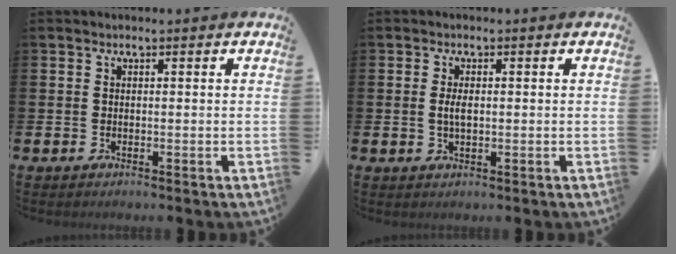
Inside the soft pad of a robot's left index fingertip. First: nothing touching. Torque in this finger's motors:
{"motor_torque": [0.57, 0.20, 0.08, 0.08]}